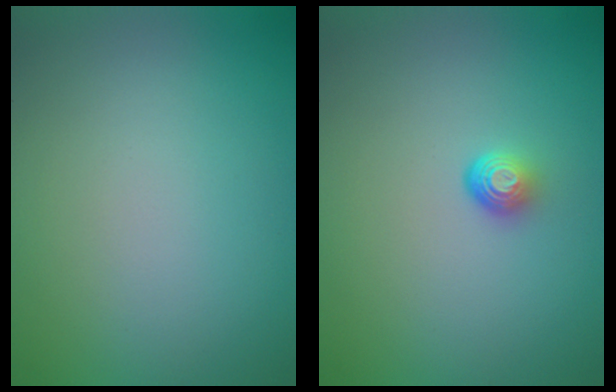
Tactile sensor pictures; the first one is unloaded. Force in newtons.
{"total": 1.7, "press": 1.1, "slide": 1.3}